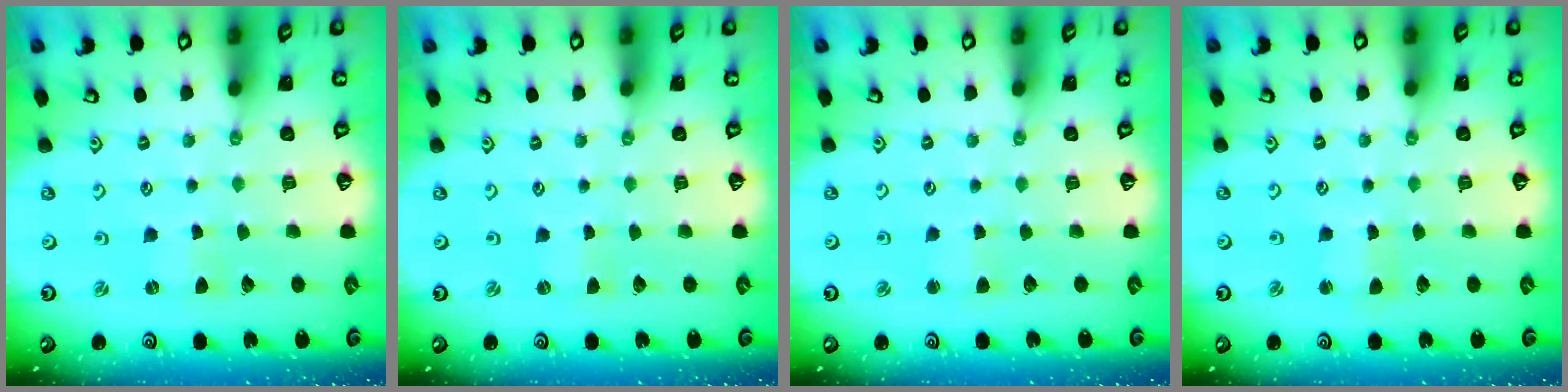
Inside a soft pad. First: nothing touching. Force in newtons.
{"total": 0.0}
{"total": 2.5, "press": 2.5, "slide": 0.4}
{"total": 1.4, "press": 1.3, "slide": 0.3}